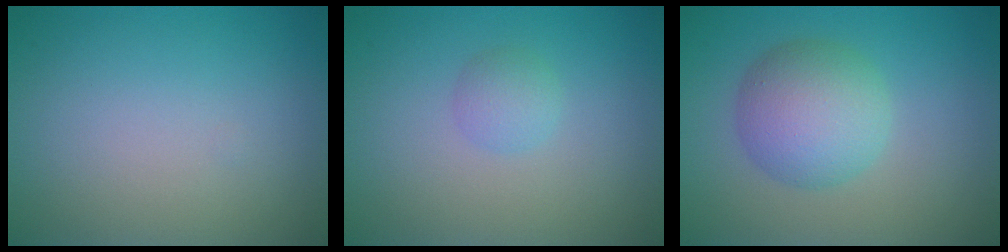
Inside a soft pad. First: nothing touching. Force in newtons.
{"total": 1.5, "press": 1.5, "slide": 0.1}
{"total": 5.4, "press": 5.4, "slide": 0.1}